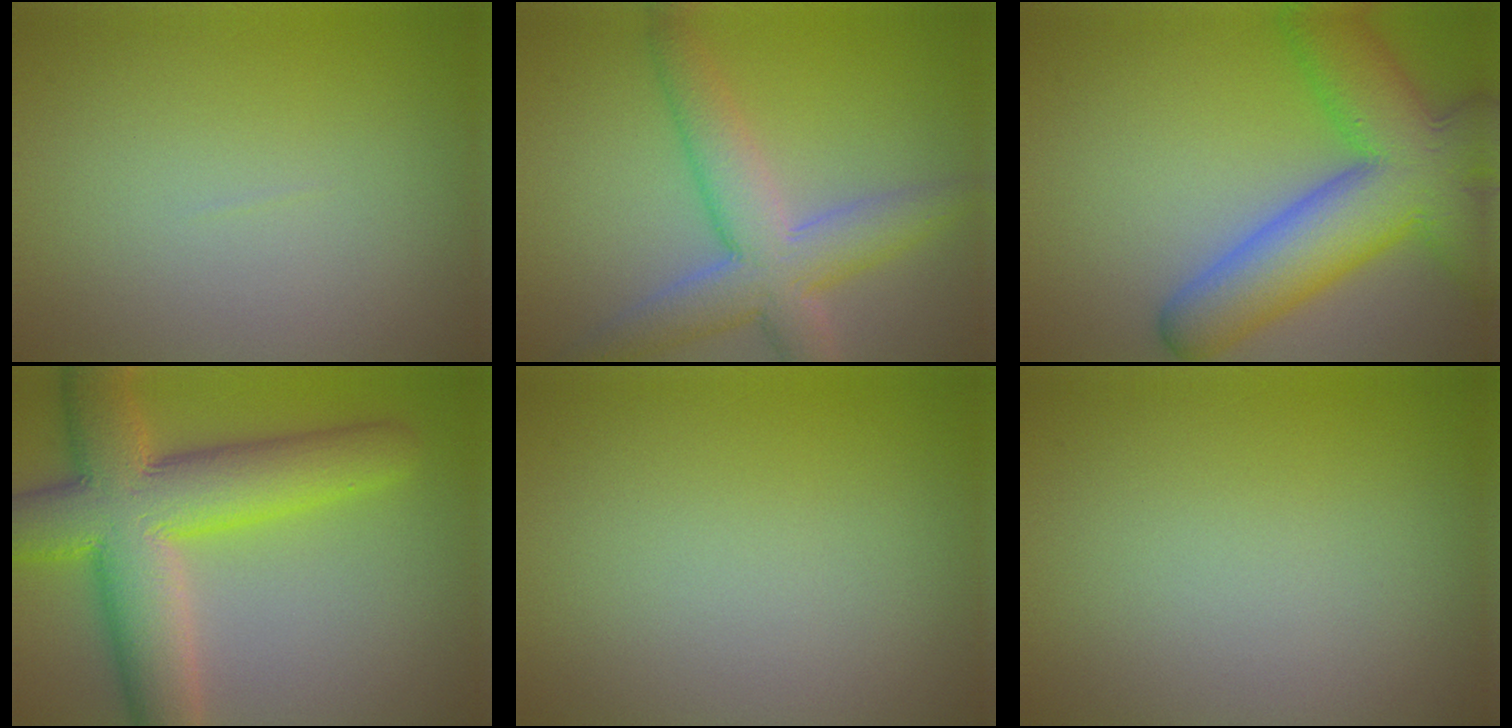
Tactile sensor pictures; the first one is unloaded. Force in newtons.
{"total": 6.5, "press": 6.5, "slide": 0.4}
{"total": 11.2, "press": 11.2, "slide": 0.6}
{"total": 11.3, "press": 11.3, "slide": 0.5}
{"total": 0.0}
{"total": 0.0}